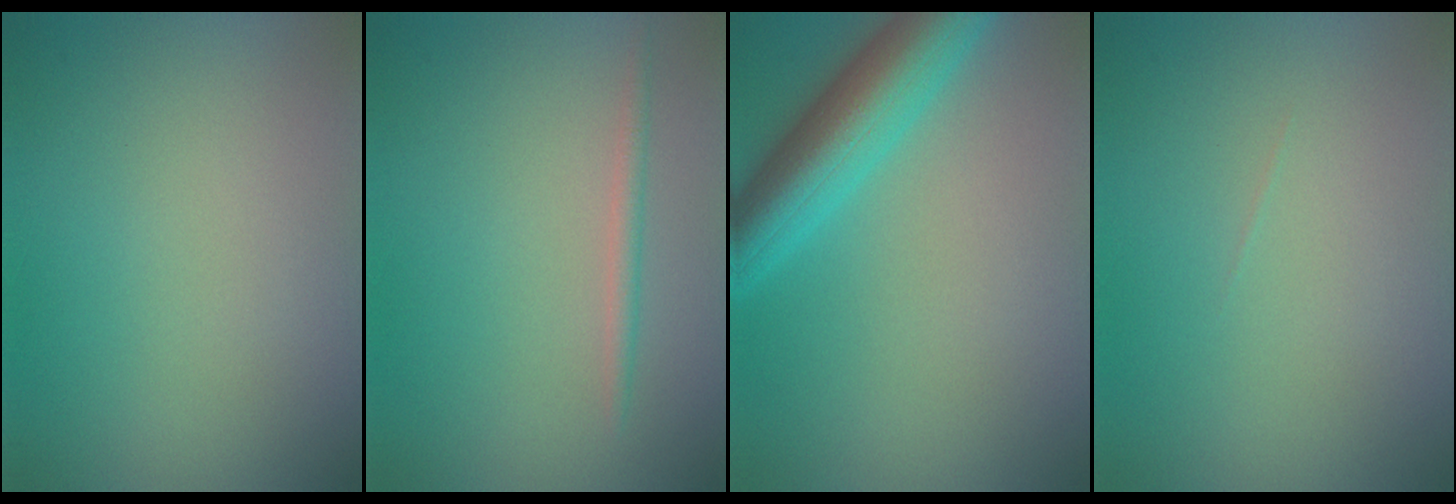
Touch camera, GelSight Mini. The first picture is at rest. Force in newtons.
{"total": 1.1, "press": 1.1, "slide": 0.1}
{"total": 6.6, "press": 6.6, "slide": 0.2}
{"total": 0.0}